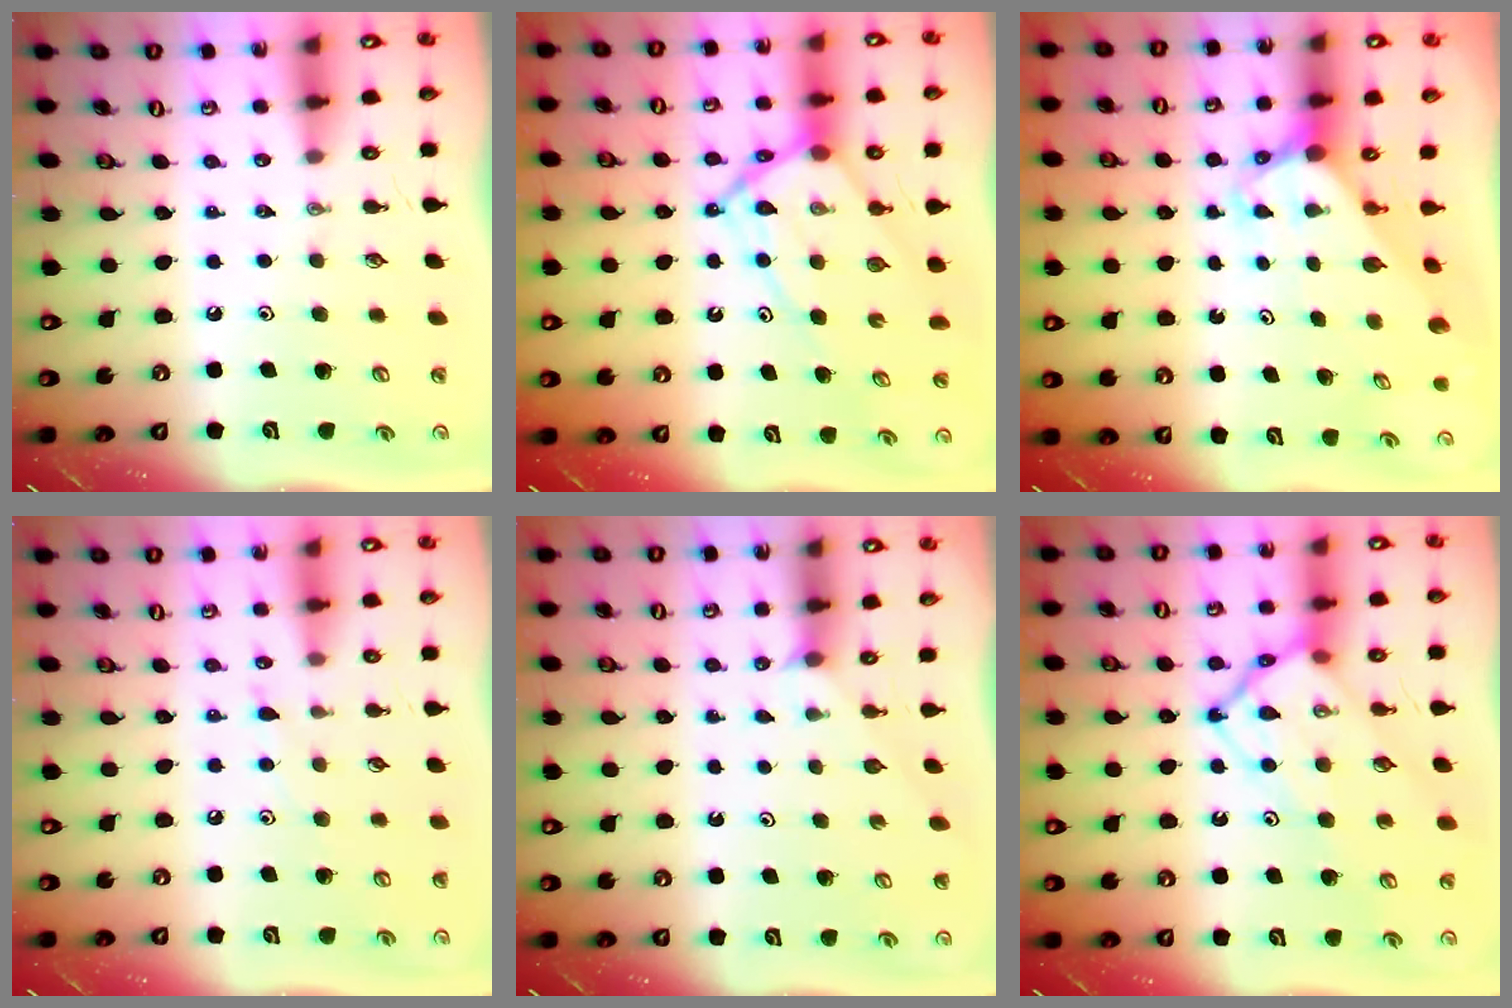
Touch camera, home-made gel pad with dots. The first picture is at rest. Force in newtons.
{"total": 12.8, "press": 12.8, "slide": 1.3}
{"total": 3.1, "press": 3.1, "slide": 0.2}
{"total": 6.2, "press": 6.2, "slide": 0.7}
{"total": 2.5, "press": 2.5, "slide": 0.3}
{"total": 14.9, "press": 14.9, "slide": 1.6}